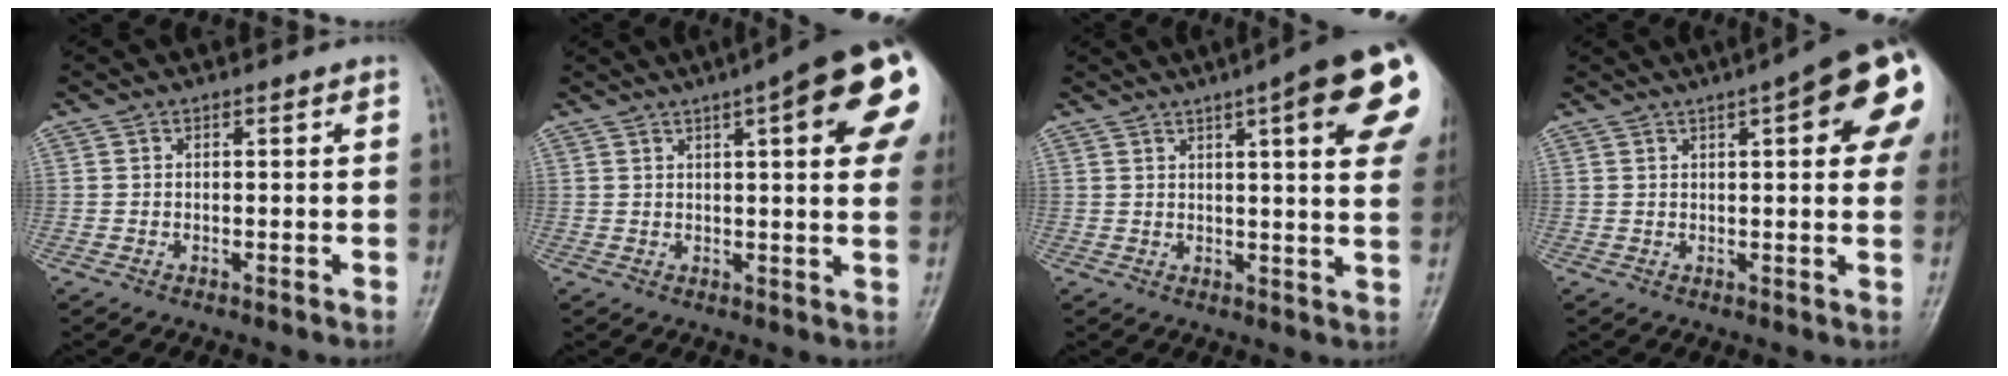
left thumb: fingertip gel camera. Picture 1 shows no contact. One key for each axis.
{"total": 18.1, "fx": 6.7, "fy": 4.0, "fz": 16.3, "tx": -0.204, "ty": -0.001, "tz": 0.077}
{"total": 17.3, "fx": 7.2, "fy": 3.1, "fz": 15.4, "tx": -0.185, "ty": -0.014, "tz": 0.082}
{"total": 15.8, "fx": 5.7, "fy": 4.3, "fz": 14.1, "tx": -0.169, "ty": 0.003, "tz": 0.063}